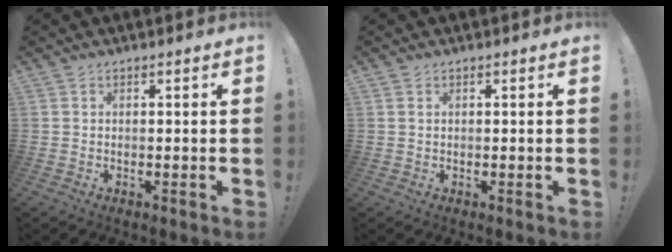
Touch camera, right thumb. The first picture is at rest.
{"total": 0.6, "force": [0.3, 0.3, 0.5], "torque": [-0.016, 0.004, 0.008]}